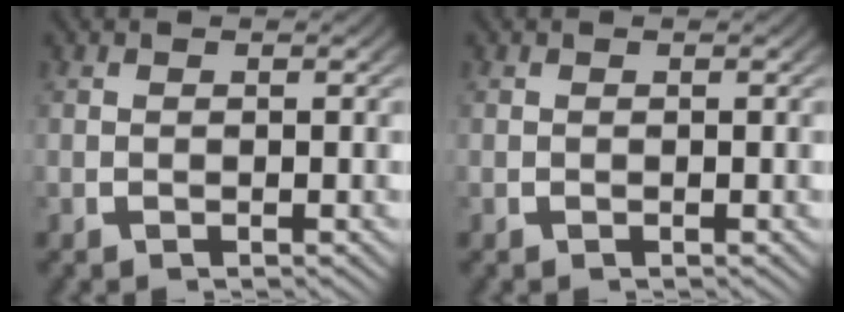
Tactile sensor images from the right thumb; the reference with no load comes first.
{"total": 0.0}